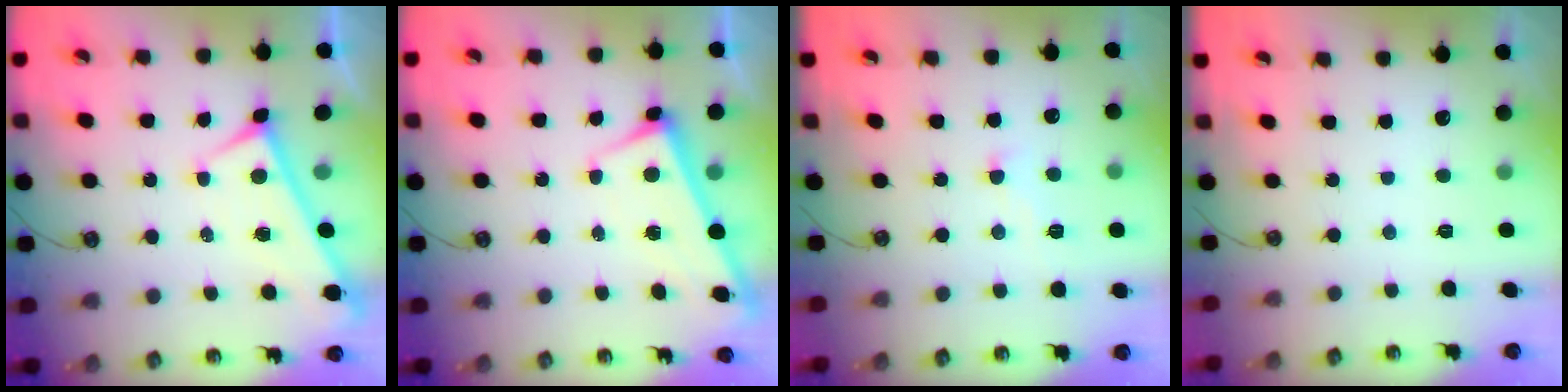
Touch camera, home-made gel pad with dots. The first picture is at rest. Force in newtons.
{"total": 2.8, "press": 2.8, "slide": 0.5}
{"total": 1.2, "press": 1.0, "slide": 0.7}
{"total": 0.0}